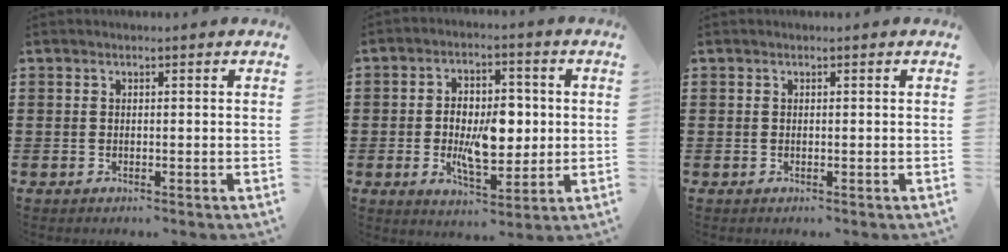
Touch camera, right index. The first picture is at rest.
{"total": 8.9, "force": [-0.3, 4.7, 7.5], "torque": [-0.125, 0.000, -0.012]}
{"total": 0.0}